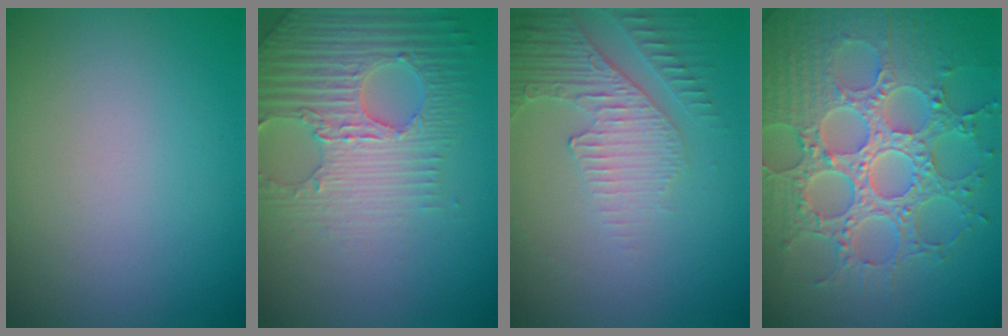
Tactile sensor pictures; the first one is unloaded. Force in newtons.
{"total": 6.1, "press": 4.9, "slide": 3.7}
{"total": 4.0, "press": 3.5, "slide": 1.8}
{"total": 8.7, "press": 6.6, "slide": 5.8}